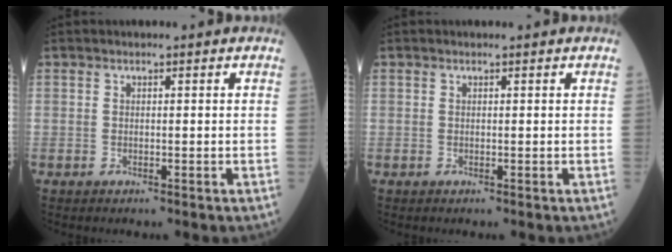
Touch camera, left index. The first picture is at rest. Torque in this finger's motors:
{"motor_torque": [-0.03, 0.03, 0.00, 0.00]}